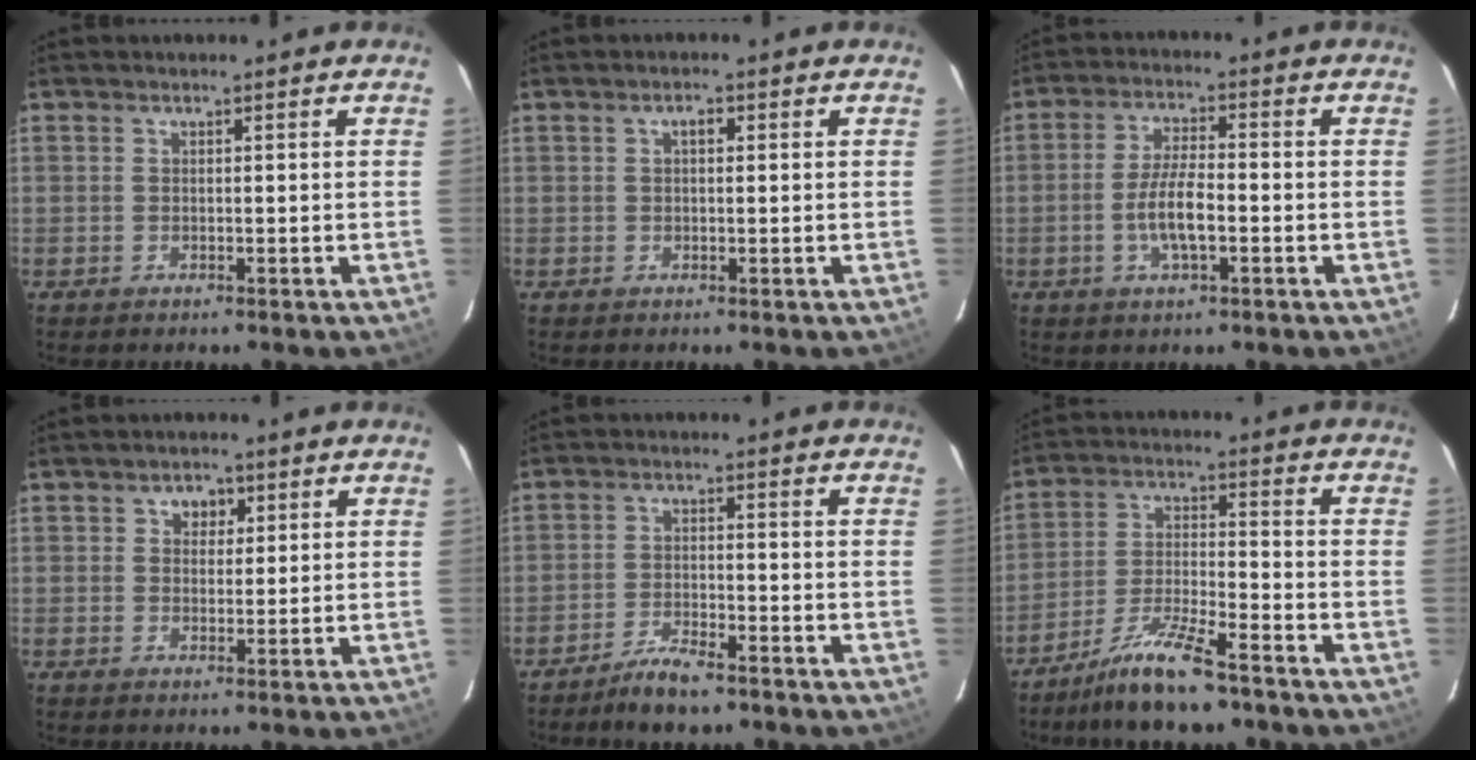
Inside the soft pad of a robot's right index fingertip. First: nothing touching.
{"total": 1.3, "force": [0.3, 0.8, 1.0], "torque": [-0.016, 0.008, 0.003]}
{"total": 6.9, "force": [-2.1, 2.0, 6.3], "torque": [-0.124, 0.000, -0.039]}
{"total": 3.0, "force": [1.1, 2.6, 1.0], "torque": [-0.007, 0.009, 0.018]}
{"total": 6.3, "force": [-5.0, 1.6, 3.5], "torque": [-0.091, -0.002, -0.092]}
{"total": 11.1, "force": [-8.7, 1.7, 6.6], "torque": [-0.141, -0.006, -0.161]}